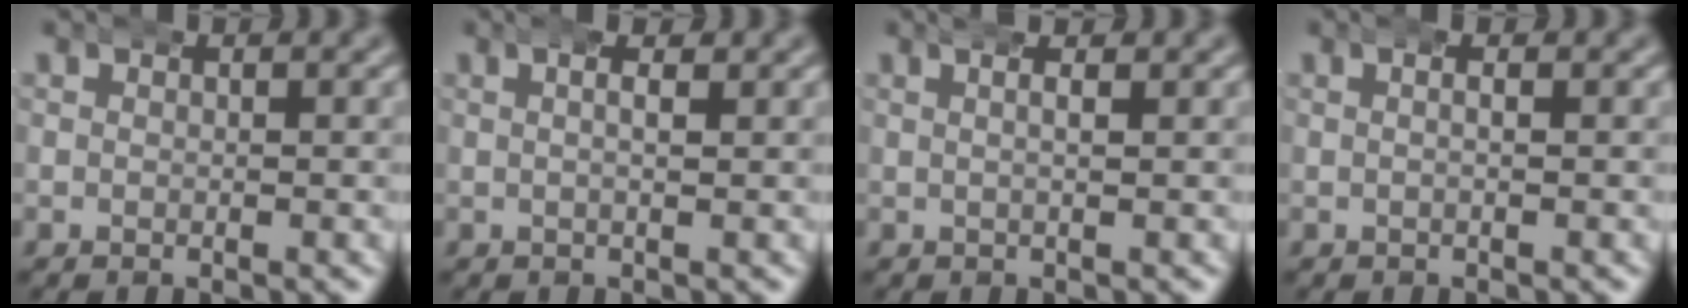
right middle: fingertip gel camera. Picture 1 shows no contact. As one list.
[{"total": 2.4, "force": [1.1, 0.7, 2.0], "torque": [-0.016, 0.018, 0.004]}, {"total": 2.7, "force": [1.5, 1.0, 2.1], "torque": [-0.017, 0.020, 0.008]}, {"total": 1.2, "force": [0.3, 0.2, 1.1], "torque": [-0.010, 0.011, -0.003]}]